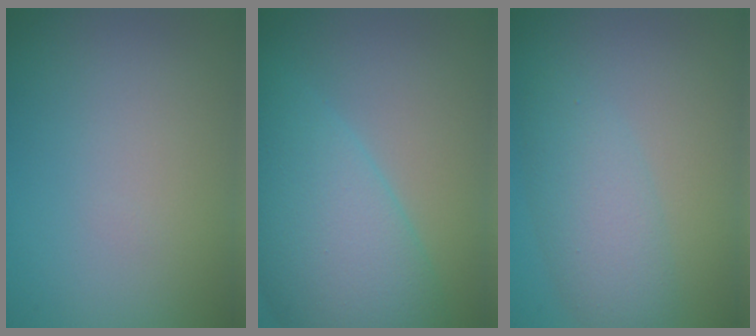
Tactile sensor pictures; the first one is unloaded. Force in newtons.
{"total": 10.9, "press": 10.9, "slide": 0.3}
{"total": 4.1, "press": 4.1, "slide": 0.3}